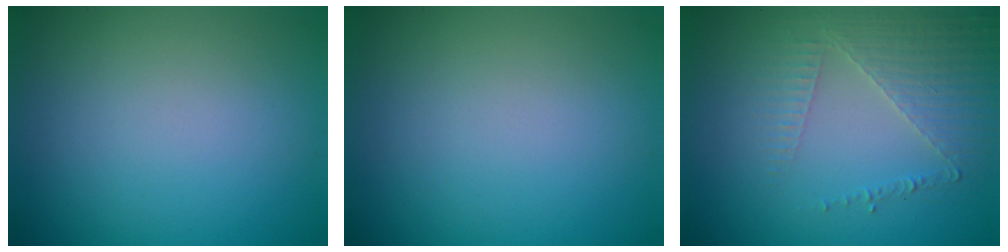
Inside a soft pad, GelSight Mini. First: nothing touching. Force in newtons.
{"total": 0.0}
{"total": 3.7, "press": 3.1, "slide": 2.0}